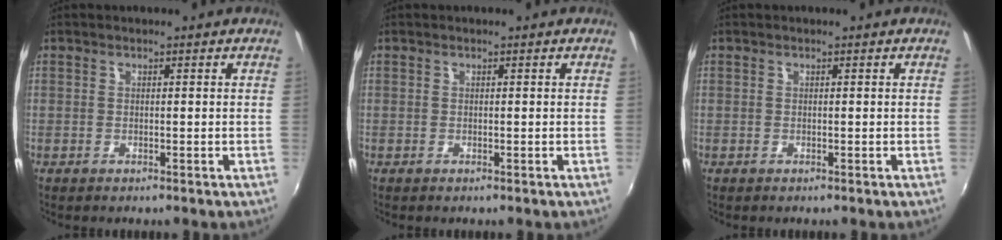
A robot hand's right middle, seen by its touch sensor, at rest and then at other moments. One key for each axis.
{"total": 0.0}
{"total": 0.0}